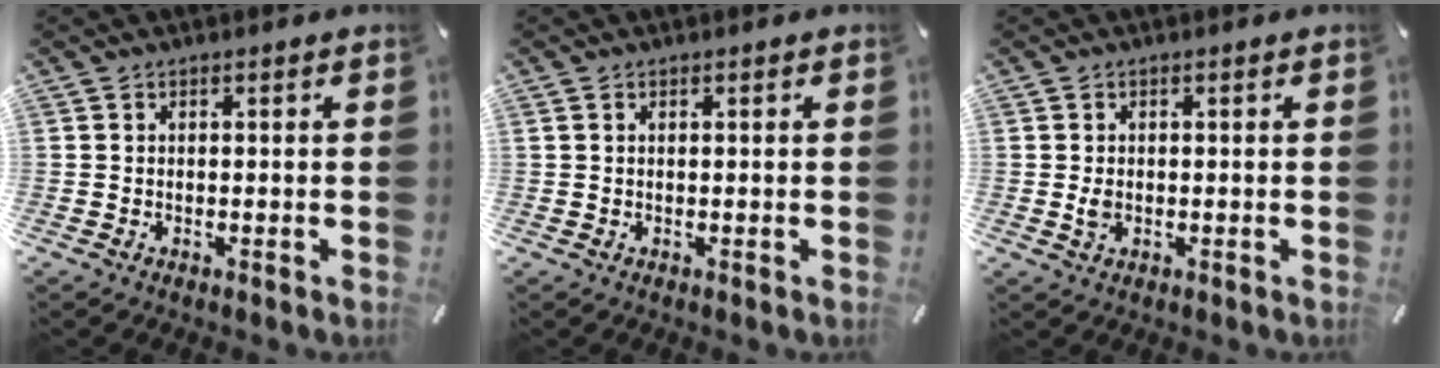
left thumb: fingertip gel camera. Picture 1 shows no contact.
{"total": 0.6, "force": [0.2, 0.5, 0.4], "torque": [-0.008, 0.003, 0.003]}
{"total": 1.8, "force": [-0.1, 1.2, 1.3], "torque": [-0.018, -0.001, -0.004]}